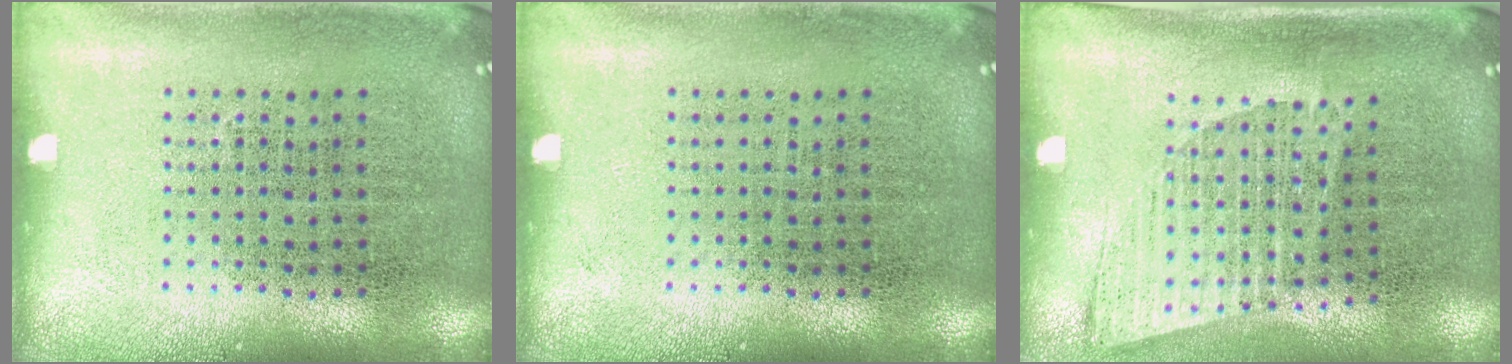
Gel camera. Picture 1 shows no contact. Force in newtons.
{"total": 0.0}
{"total": 1.2, "press": 1.0, "slide": 0.7}